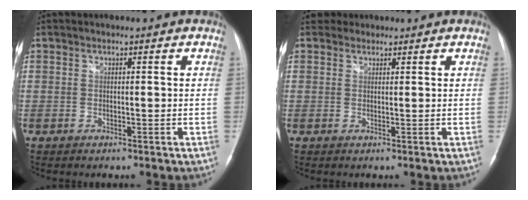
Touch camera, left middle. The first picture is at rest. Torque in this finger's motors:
{"motor_torque": [-0.09, 0.12, -0.12, -0.01]}